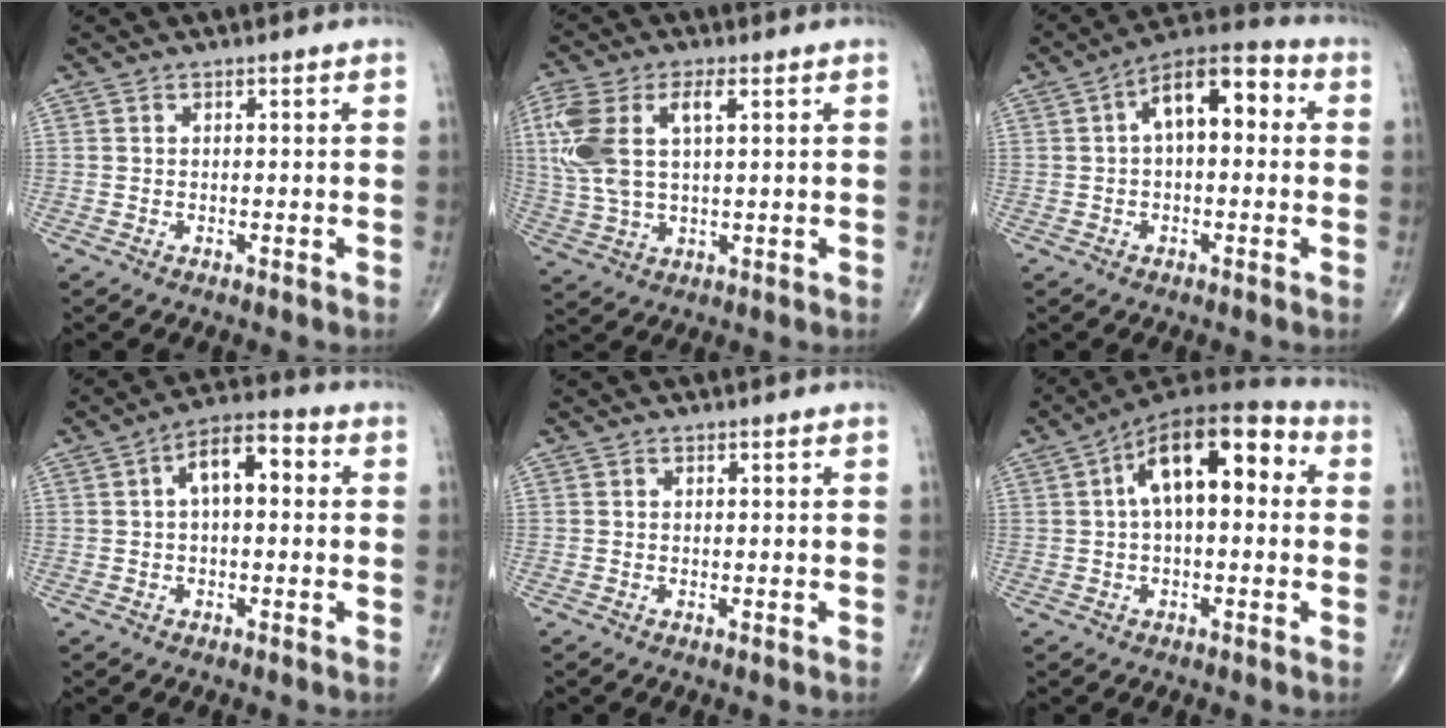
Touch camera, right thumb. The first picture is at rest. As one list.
[{"total": 12.8, "force": [3.3, 6.4, 10.7], "torque": [-0.254, 0.013, 0.068]}, {"total": 11.2, "force": [1.7, 5.8, 9.4], "torque": [-0.122, 0.037, 0.014]}, {"total": 7.9, "force": [1.1, 4.1, 6.6], "torque": [-0.087, 0.029, 0.006]}, {"total": 0.0}, {"total": 15.6, "force": [3.0, 7.6, 13.3], "torque": [-0.182, 0.043, 0.038]}]